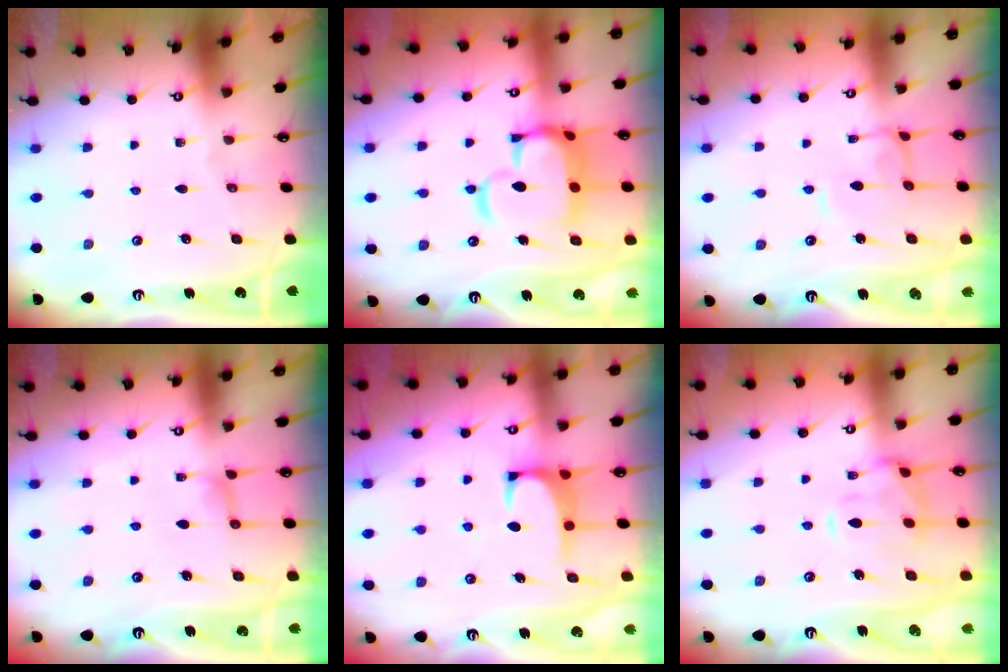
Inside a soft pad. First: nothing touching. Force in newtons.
{"total": 12.2, "press": 12.1, "slide": 1.6}
{"total": 0.0}
{"total": 2.2, "press": 2.2, "slide": 0.4}
{"total": 1.2, "press": 1.1, "slide": 0.5}
{"total": 3.8, "press": 3.5, "slide": 1.4}